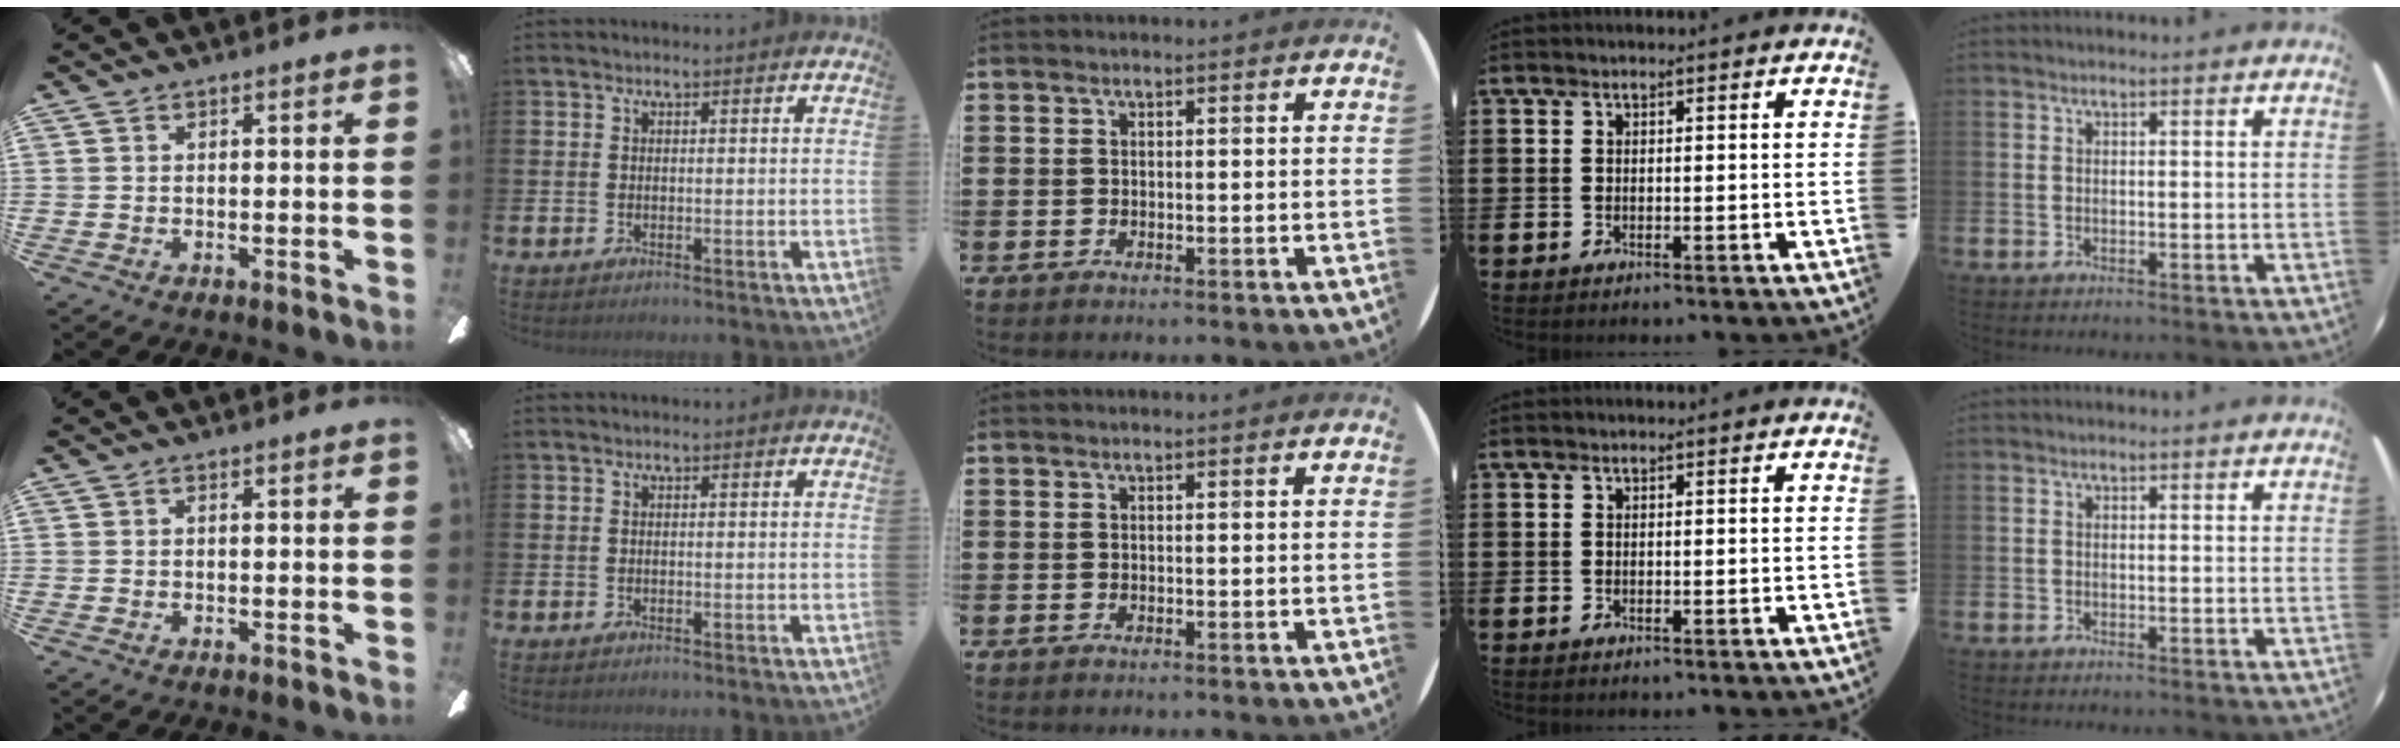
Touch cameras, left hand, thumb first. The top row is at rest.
{}